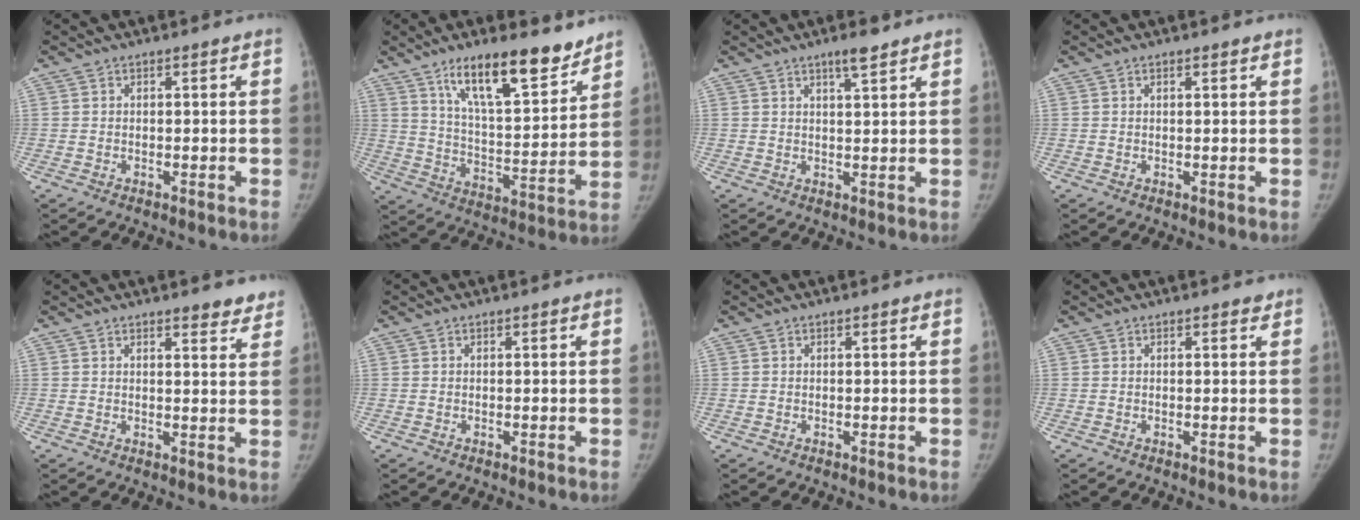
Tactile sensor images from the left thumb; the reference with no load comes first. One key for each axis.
{"total": 17.3, "fx": 12.1, "fy": 5.0, "fz": 11.3, "tx": -0.145, "ty": -0.076, "tz": 0.206}
{"total": 3.6, "fx": 2.6, "fy": 0.5, "fz": 2.5, "tx": -0.039, "ty": -0.016, "tz": 0.044}
{"total": 0.8, "fx": 0.6, "fy": 0.2, "fz": 0.5, "tx": -0.009, "ty": -0.002, "tz": 0.009}
{"total": 4.4, "fx": 3.6, "fy": 1.2, "fz": 2.1, "tx": -0.008, "ty": -0.021, "tz": 0.044}
{"total": 0.0}
{"total": 0.0}
{"total": 0.7, "fx": 0.5, "fy": 0.4, "fz": 0.2, "tx": 0.000, "ty": -0.004, "tz": 0.003}